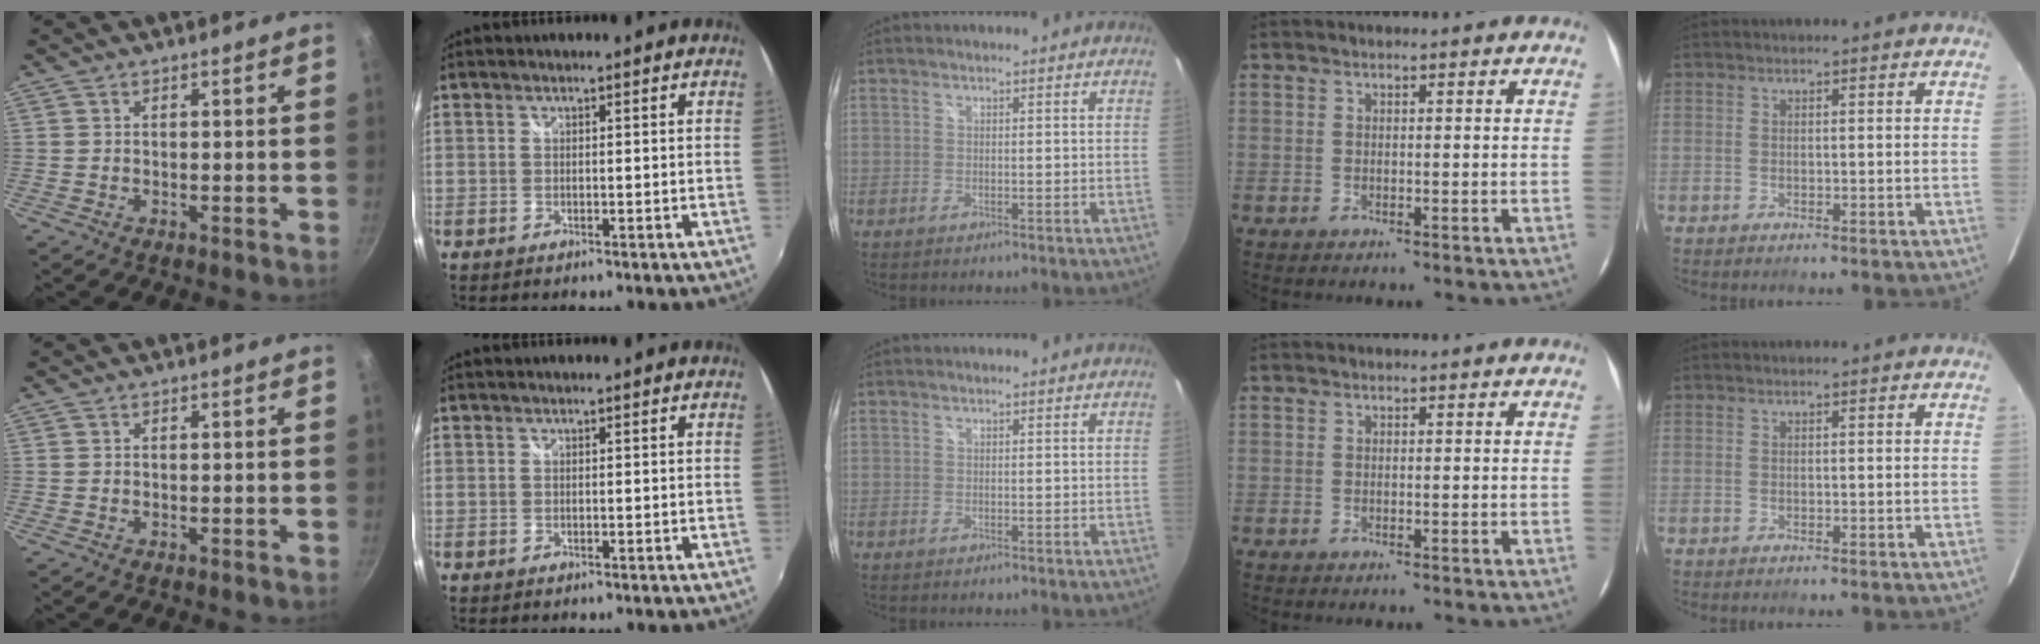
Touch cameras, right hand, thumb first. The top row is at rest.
{}